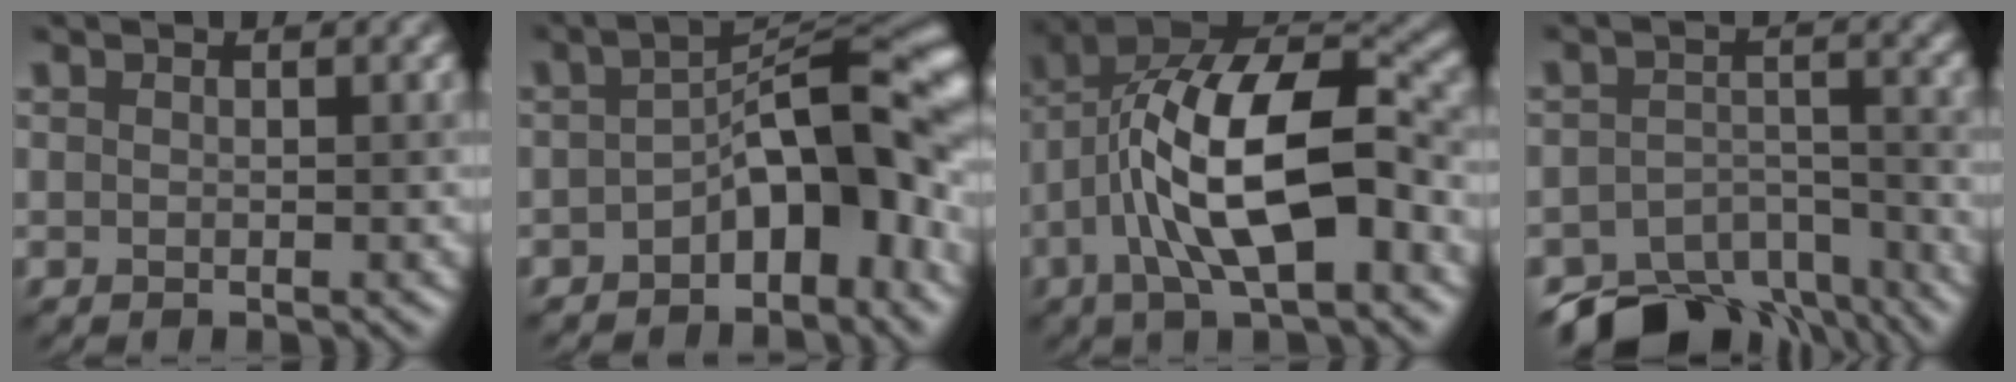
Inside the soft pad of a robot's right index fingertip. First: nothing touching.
{"total": 7.9, "force": [-2.5, 3.4, 6.8], "torque": [-0.083, 0.023, -0.049]}
{"total": 12.4, "force": [-2.3, 5.3, 11.0], "torque": [-0.202, 0.015, -0.046]}
{"total": 9.8, "force": [-8.0, 4.5, 3.5], "torque": [-0.047, -0.016, -0.114]}